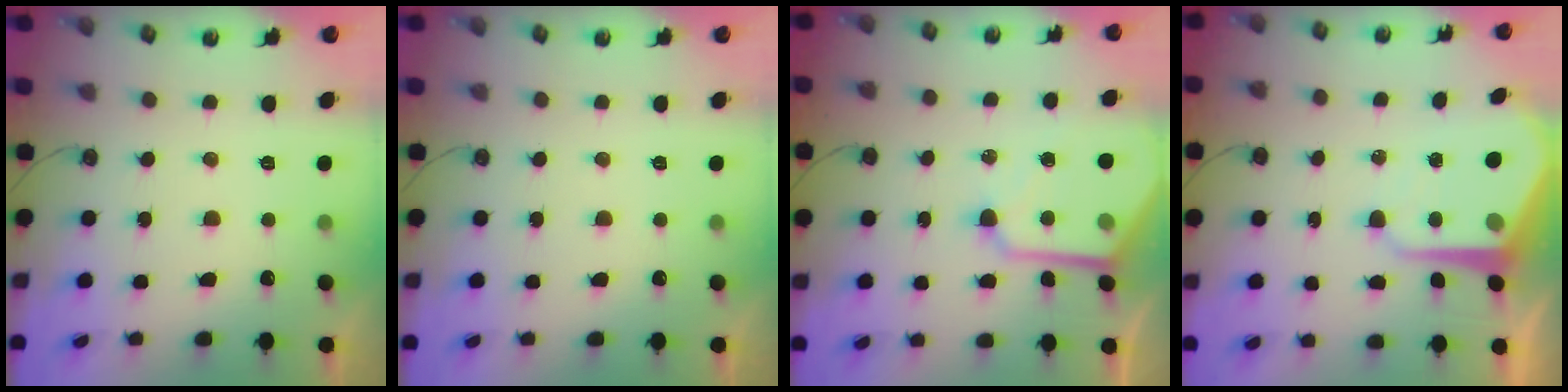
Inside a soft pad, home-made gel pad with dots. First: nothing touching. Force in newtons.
{"total": 0.0}
{"total": 11.7, "press": 11.7, "slide": 1.0}
{"total": 9.5, "press": 9.5, "slide": 0.7}